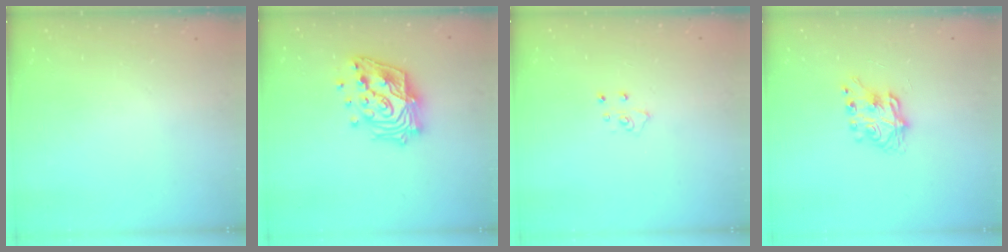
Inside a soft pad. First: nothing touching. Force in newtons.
{"total": 18.8, "press": 18.7, "slide": 1.6}
{"total": 5.7, "press": 5.7, "slide": 0.4}
{"total": 7.2, "press": 7.2, "slide": 0.4}